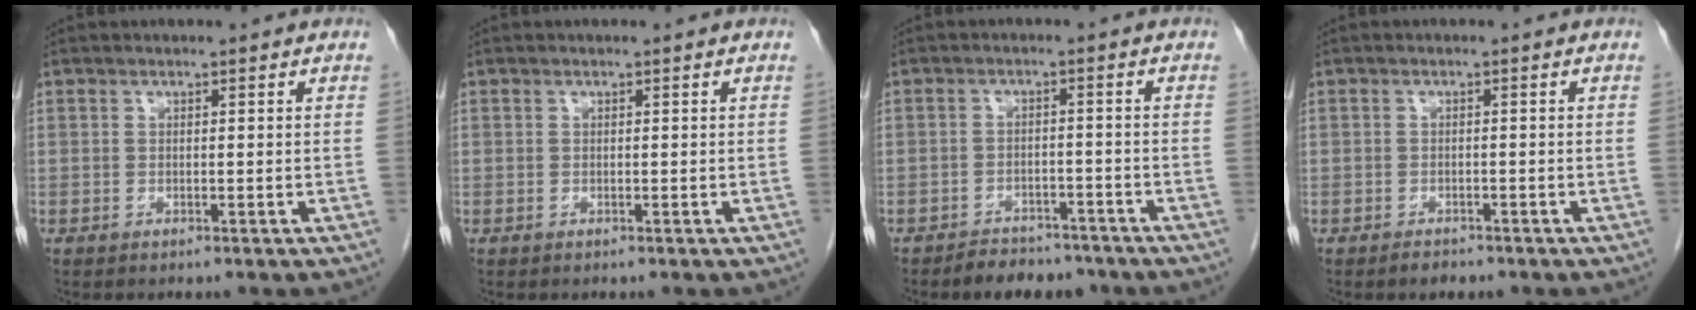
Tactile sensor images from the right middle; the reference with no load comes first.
{"total": 0.0}
{"total": 5.8, "force": [-4.9, 2.7, 1.5], "torque": [-0.019, 0.005, -0.070]}
{"total": 1.6, "force": [-1.3, 0.7, 0.6], "torque": [-0.013, 0.000, -0.015]}